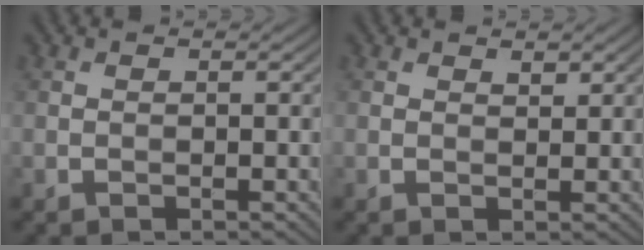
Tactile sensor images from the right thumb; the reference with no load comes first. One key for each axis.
{"total": 1.2, "fx": 0.9, "fy": 0.5, "fz": 0.6, "tx": -0.011, "ty": -0.002, "tz": 0.016}